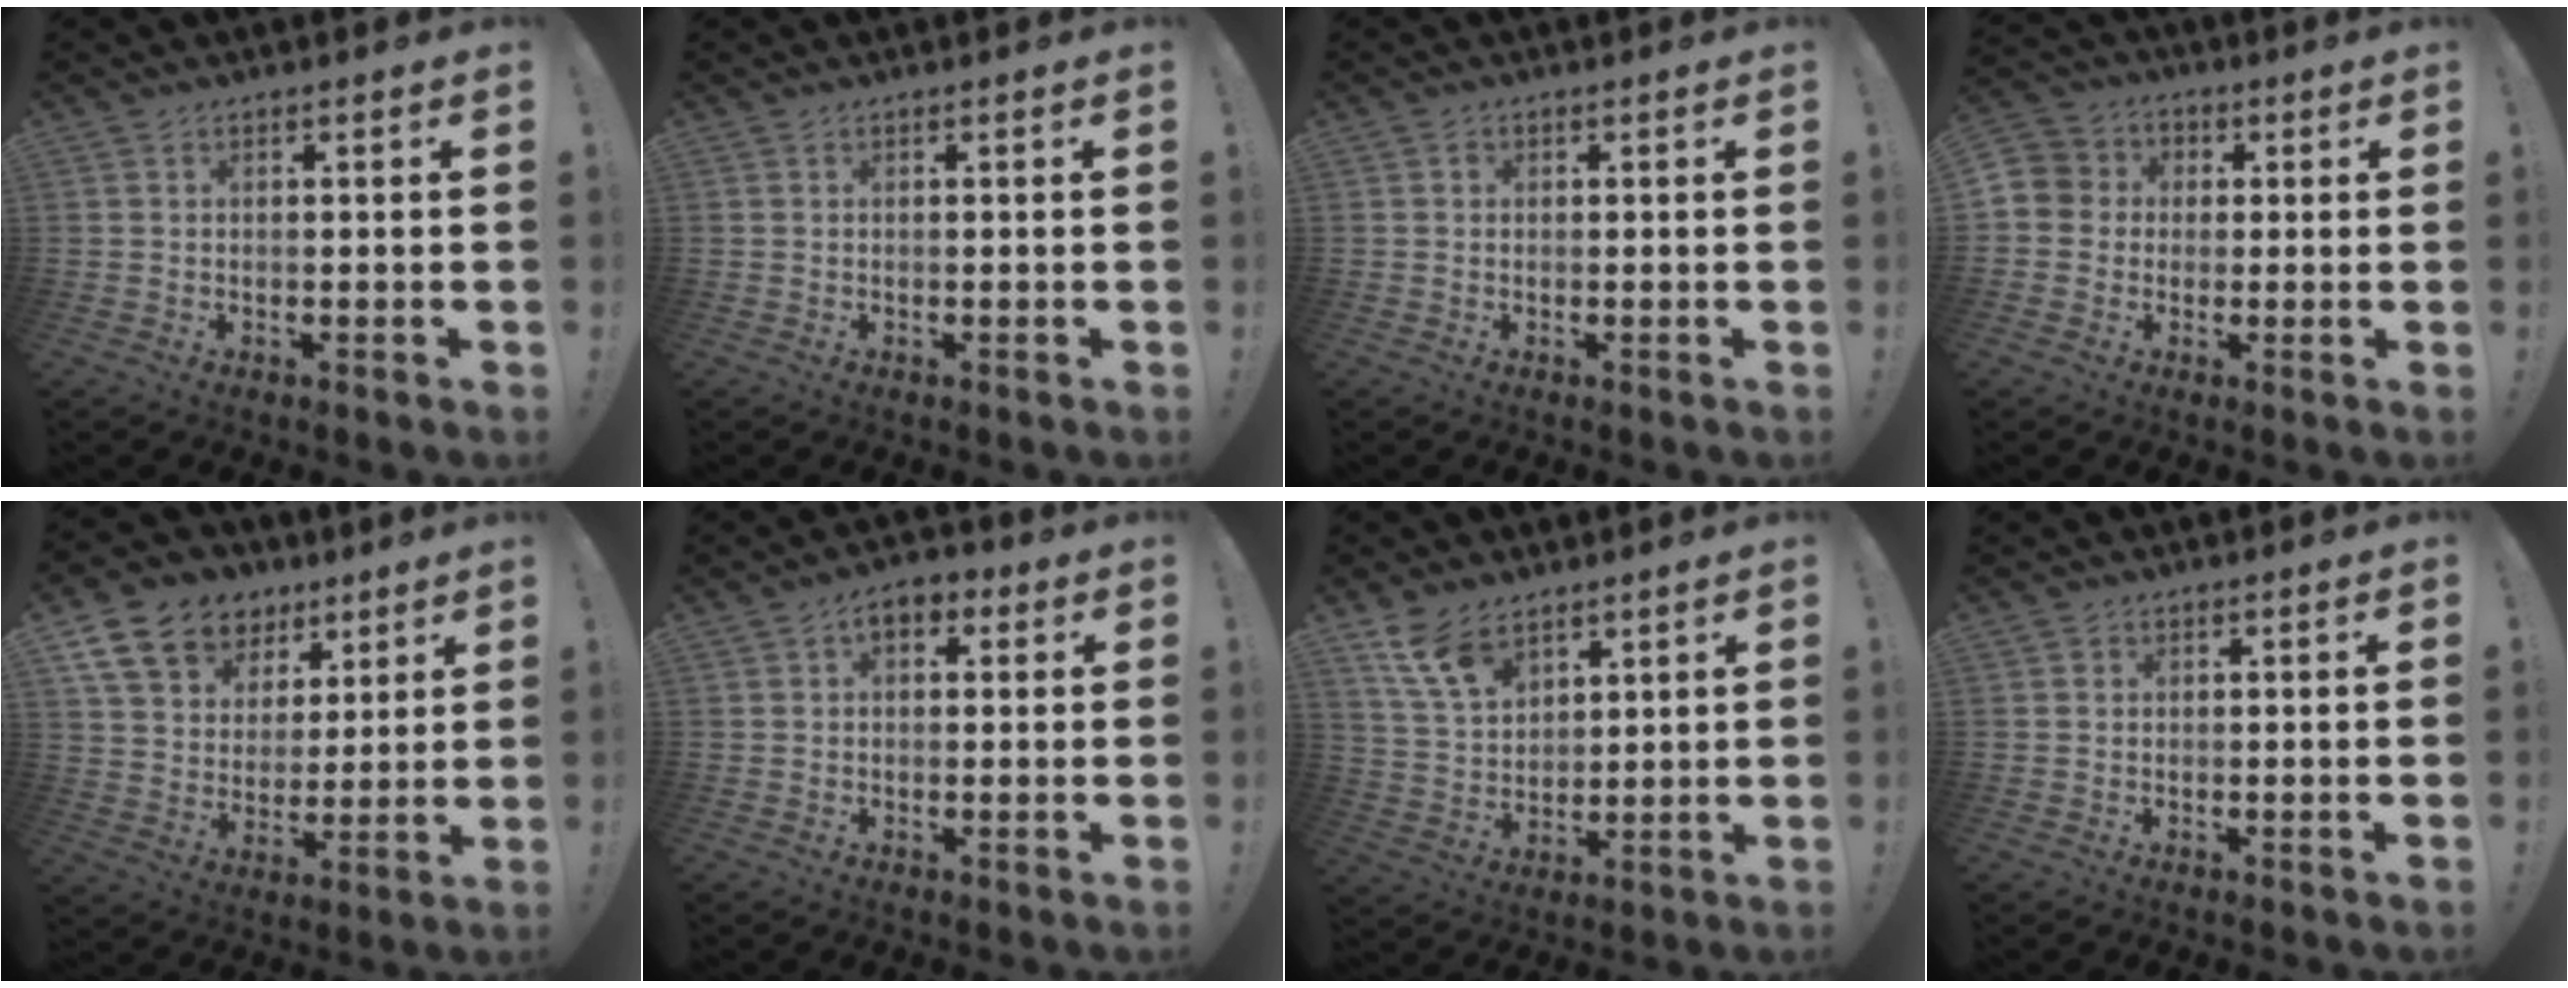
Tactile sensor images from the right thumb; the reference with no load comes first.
{"total": 0.0}
{"total": 0.7, "force": [0.2, 0.6, 0.2], "torque": [0.001, 0.000, 0.002]}
{"total": 6.4, "force": [-0.6, 6.2, 1.6], "torque": [-0.035, 0.016, -0.005]}
{"total": 14.7, "force": [8.3, 10.8, 5.6], "torque": [-0.093, -0.043, 0.164]}
{"total": 5.3, "force": [1.5, 3.5, 3.7], "torque": [-0.052, 0.006, 0.026]}
{"total": 11.2, "force": [7.4, 6.3, 5.6], "torque": [-0.115, -0.030, 0.147]}
{"total": 0.7, "force": [0.2, 0.7, 0.0], "torque": [0.001, 0.001, 0.003]}